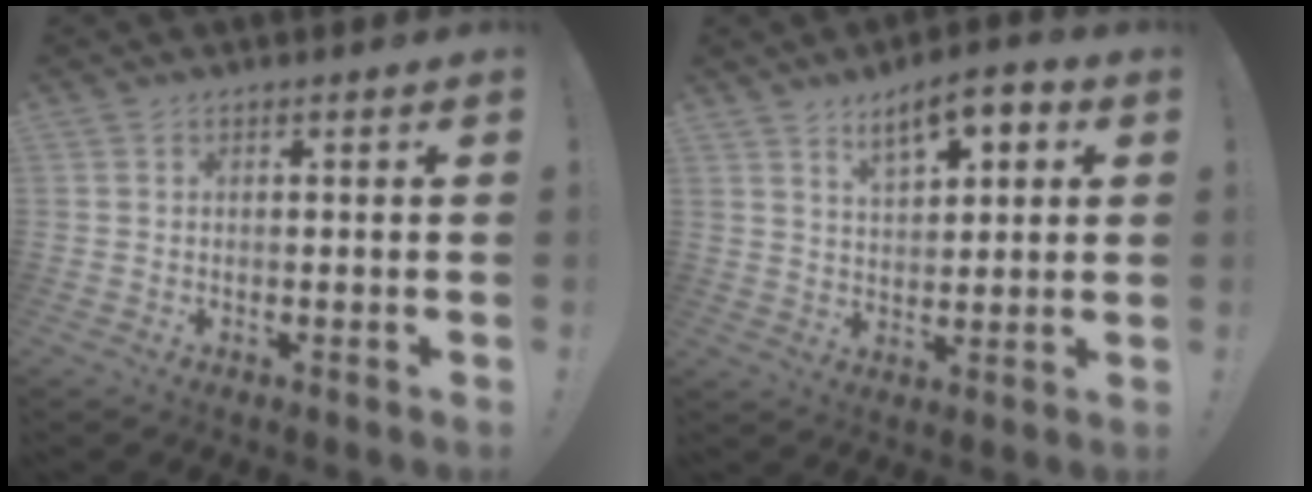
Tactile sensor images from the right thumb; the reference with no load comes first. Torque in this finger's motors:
{"motor_torque": [0.84, 0.89, 0.13, 0.14, 0.19]}